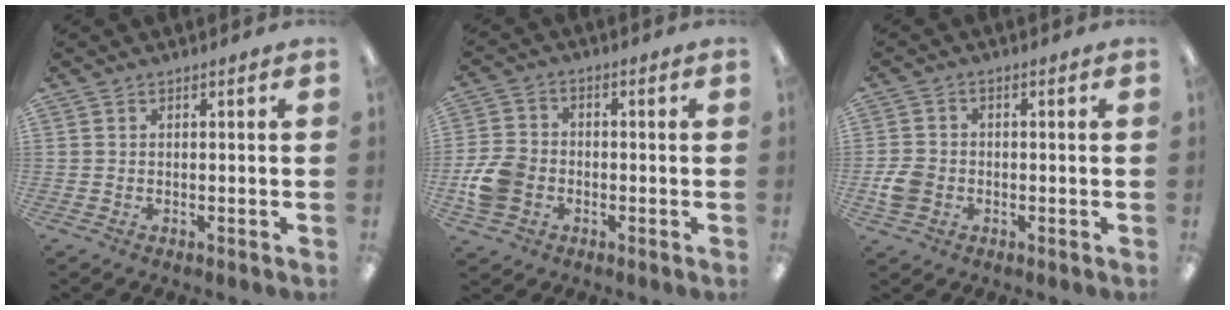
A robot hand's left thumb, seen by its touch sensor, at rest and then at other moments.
{"total": 8.8, "force": [-2.3, 7.0, 4.8], "torque": [-0.096, 0.019, -0.041]}
{"total": 5.1, "force": [-1.5, 4.1, 2.6], "torque": [-0.046, 0.006, -0.028]}